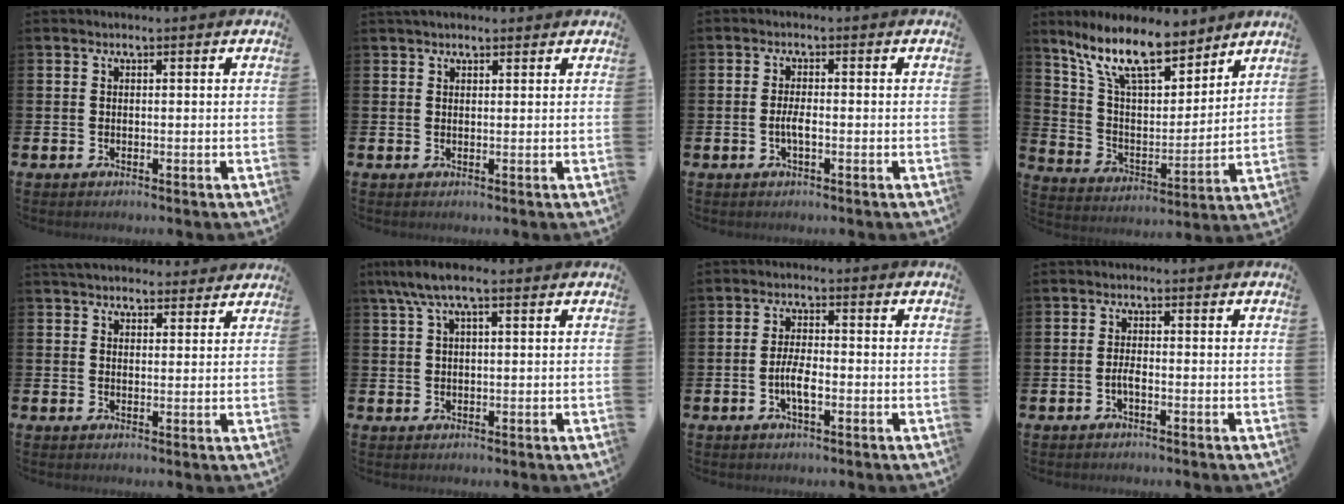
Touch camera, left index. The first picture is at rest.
{"total": 1.7, "force": [1.5, 0.6, 0.4], "torque": [0.003, 0.003, 0.024]}
{"total": 2.1, "force": [-0.6, 0.6, 1.9], "torque": [-0.030, 0.000, -0.013]}
{"total": 12.9, "force": [10.4, 4.2, 6.3], "torque": [-0.147, -0.052, 0.186]}
{"total": 4.2, "force": [4.1, 1.0, 0.6], "torque": [-0.014, -0.015, 0.076]}
{"total": 5.0, "force": [3.0, 1.4, 3.7], "torque": [-0.070, 0.000, 0.052]}
{"total": 3.6, "force": [-1.0, 1.3, 3.2], "torque": [-0.066, -0.003, -0.024]}
{"total": 1.5, "force": [-0.7, 0.4, 1.2], "torque": [-0.018, -0.002, -0.015]}